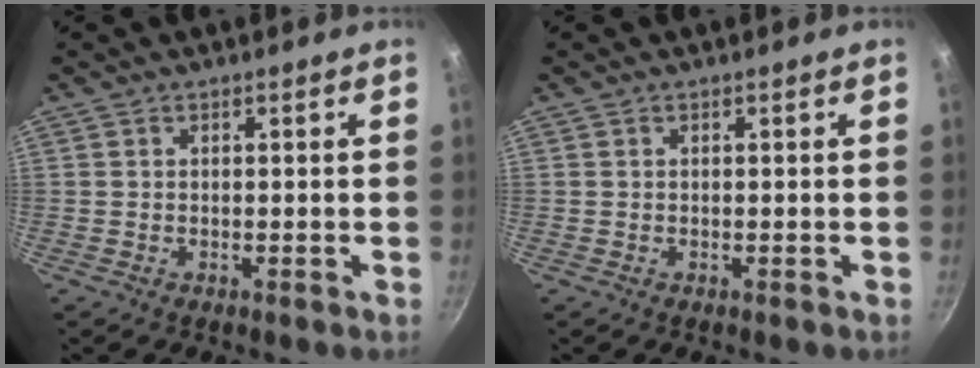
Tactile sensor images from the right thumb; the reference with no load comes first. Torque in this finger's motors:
{"motor_torque": [-0.22, 0.22, -0.01, 0.02, 0.00]}